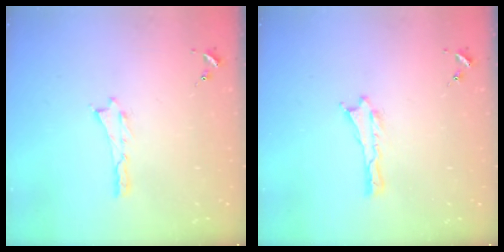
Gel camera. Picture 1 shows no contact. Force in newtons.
{"total": 0.0}